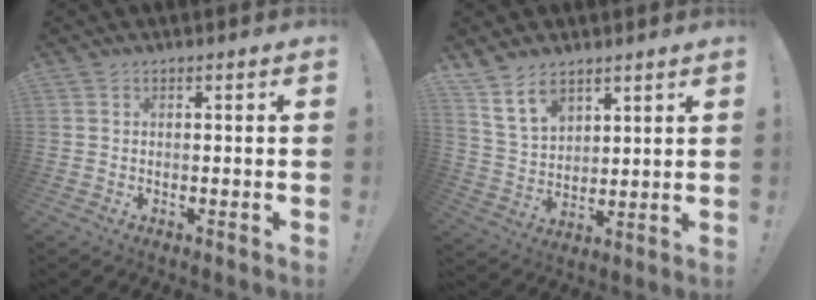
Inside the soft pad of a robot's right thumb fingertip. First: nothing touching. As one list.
[{"total": 10.4, "force": [7.4, 6.1, 4.2], "torque": [-0.081, -0.041, 0.146]}]